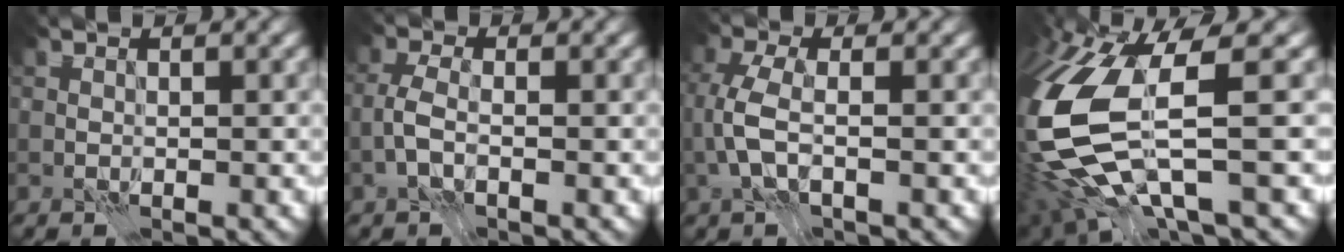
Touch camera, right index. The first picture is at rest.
{"total": 3.1, "force": [-1.4, 1.5, 2.3], "torque": [-0.057, 0.001, -0.035]}
{"total": 4.0, "force": [-1.0, 1.9, 3.4], "torque": [-0.088, 0.000, -0.025]}
{"total": 12.5, "force": [-2.1, 4.8, 11.3], "torque": [-0.261, -0.035, -0.035]}